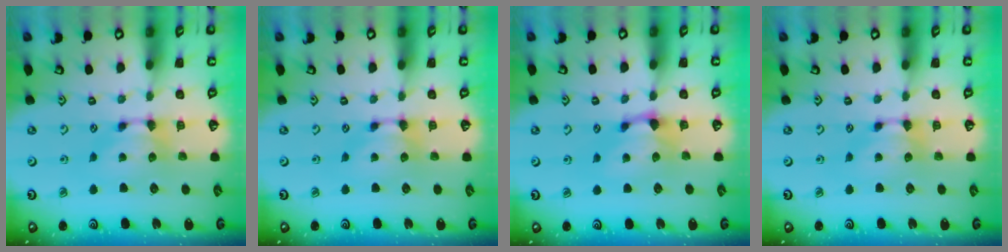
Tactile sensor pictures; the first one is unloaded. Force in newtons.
{"total": 0.0}
{"total": 1.0, "press": 0.3, "slide": 1.0}
{"total": 0.0}